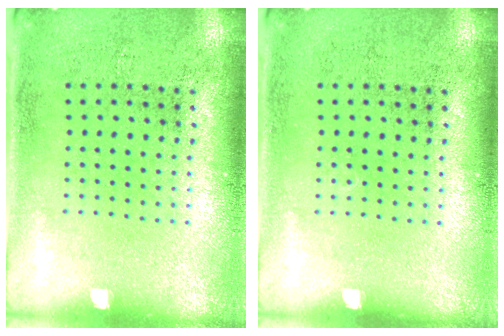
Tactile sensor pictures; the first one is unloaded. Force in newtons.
{"total": 0.0}